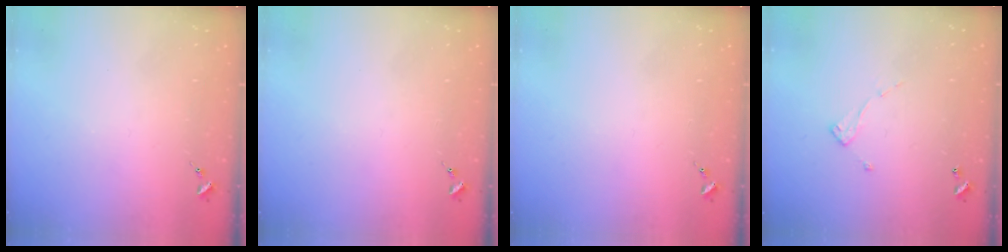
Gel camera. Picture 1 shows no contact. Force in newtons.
{"total": 0.0}
{"total": 0.0}
{"total": 6.5, "press": 6.5, "slide": 0.2}